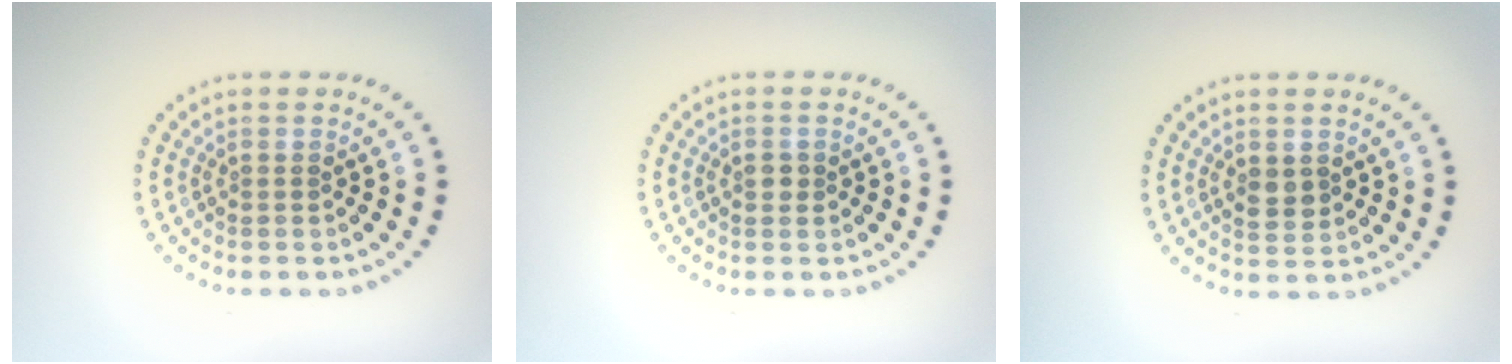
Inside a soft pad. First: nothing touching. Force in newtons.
{"total": 1.0, "press": 0.9, "slide": 0.2}
{"total": 1.7, "press": 1.7, "slide": 0.1}